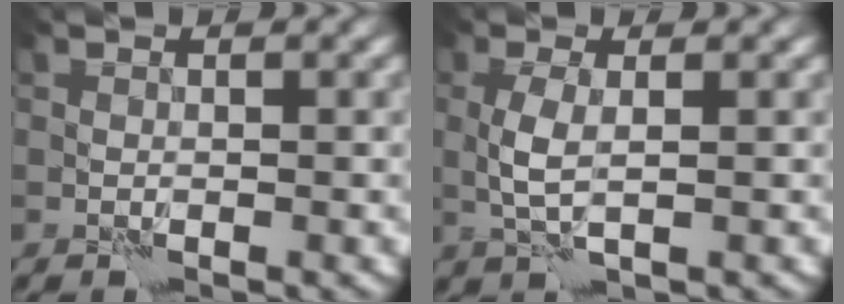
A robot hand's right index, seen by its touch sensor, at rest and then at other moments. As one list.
[{"total": 2.0, "force": [0.4, 0.4, 2.0], "torque": [-0.047, -0.001, 0.007]}]